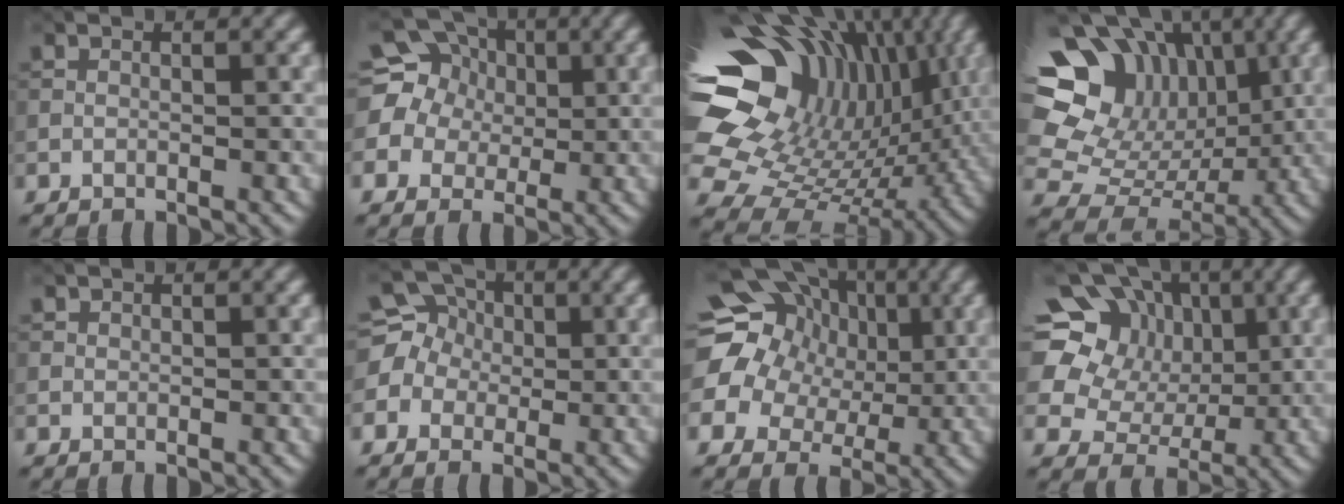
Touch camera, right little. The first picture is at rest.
{"total": 7.9, "force": [1.4, 7.5, 2.1], "torque": [-0.072, 0.032, -0.017]}
{"total": 19.5, "force": [6.1, 13.3, 12.9], "torque": [-0.272, 0.012, 0.137]}
{"total": 15.5, "force": [5.4, 12.5, 7.4], "torque": [-0.183, 0.042, 0.095]}
{"total": 0.6, "force": [0.4, 0.5, 0.1], "torque": [-0.002, -0.002, 0.007]}
{"total": 4.7, "force": [-0.6, 4.6, 0.6], "torque": [-0.003, 0.023, -0.042]}
{"total": 17.7, "force": [4.2, 15.7, 7.1], "torque": [-0.182, 0.027, 0.040]}
{"total": 13.9, "force": [5.2, 11.7, 5.4], "torque": [-0.143, 0.039, 0.084]}